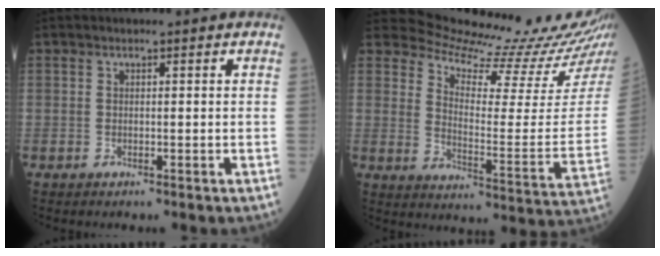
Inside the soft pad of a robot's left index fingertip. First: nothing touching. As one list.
[{"total": 17.7, "force": [17.4, -1.6, 2.8], "torque": [-0.056, -0.128, 0.224]}]